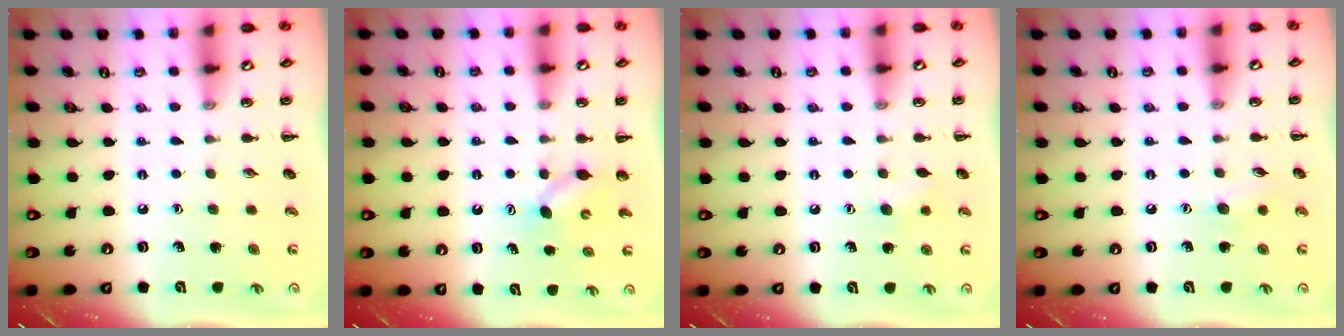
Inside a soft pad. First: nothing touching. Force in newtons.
{"total": 4.6, "press": 4.4, "slide": 1.1}
{"total": 6.5, "press": 6.3, "slide": 1.7}
{"total": 5.8, "press": 5.6, "slide": 1.4}